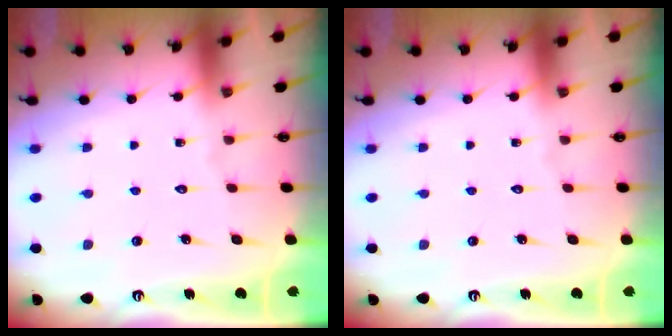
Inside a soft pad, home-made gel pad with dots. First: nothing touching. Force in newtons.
{"total": 0.0}